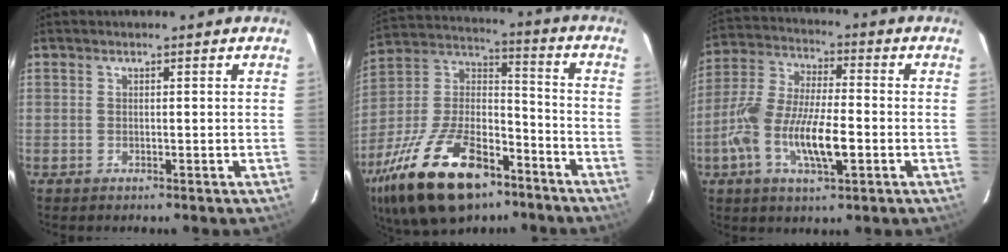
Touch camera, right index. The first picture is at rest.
{"total": 26.5, "force": [-15.9, 12.7, 17.0], "torque": [-0.340, -0.004, -0.264]}
{"total": 14.2, "force": [-4.4, 4.9, 12.6], "torque": [-0.261, -0.005, -0.083]}